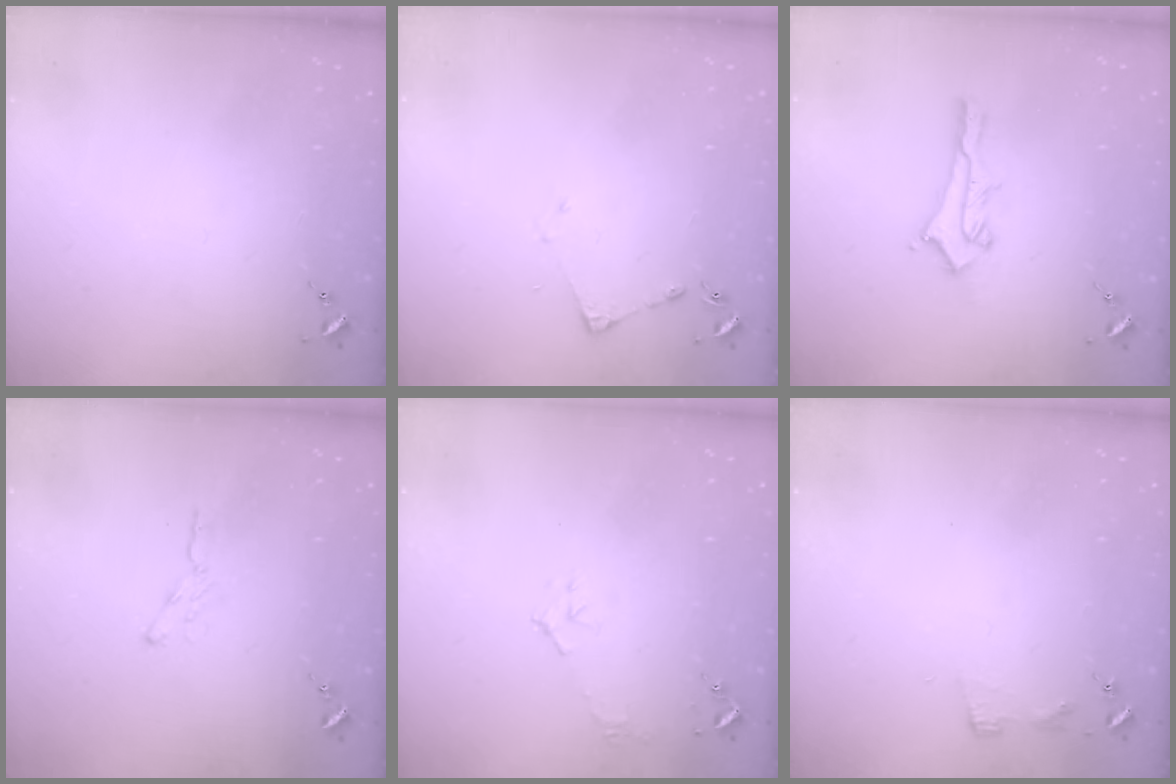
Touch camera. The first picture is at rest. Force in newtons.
{"total": 4.1, "press": 4.1, "slide": 0.5}
{"total": 12.5, "press": 12.5, "slide": 1.2}
{"total": 4.0, "press": 4.0, "slide": 0.4}
{"total": 5.3, "press": 5.3, "slide": 0.7}
{"total": 2.9, "press": 2.9, "slide": 0.3}